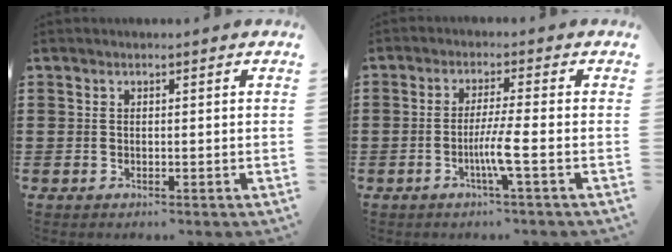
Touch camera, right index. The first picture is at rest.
{"total": 4.9, "force": [-1.7, -0.6, 4.6], "torque": [-0.094, -0.020, -0.037]}